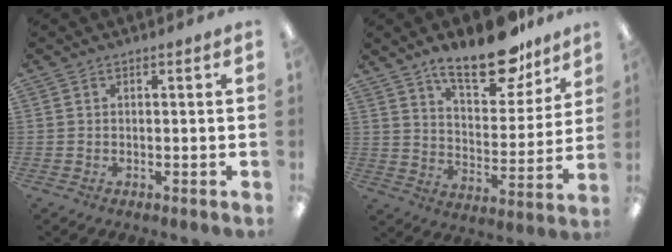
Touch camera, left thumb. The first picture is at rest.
{"total": 17.3, "force": [13.1, 6.8, 9.0], "torque": [-0.125, -0.083, 0.222]}